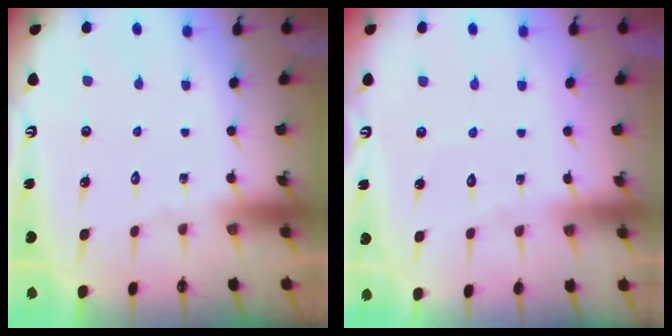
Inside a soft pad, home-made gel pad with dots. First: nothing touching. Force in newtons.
{"total": 3.1, "press": 3.1, "slide": 0.4}